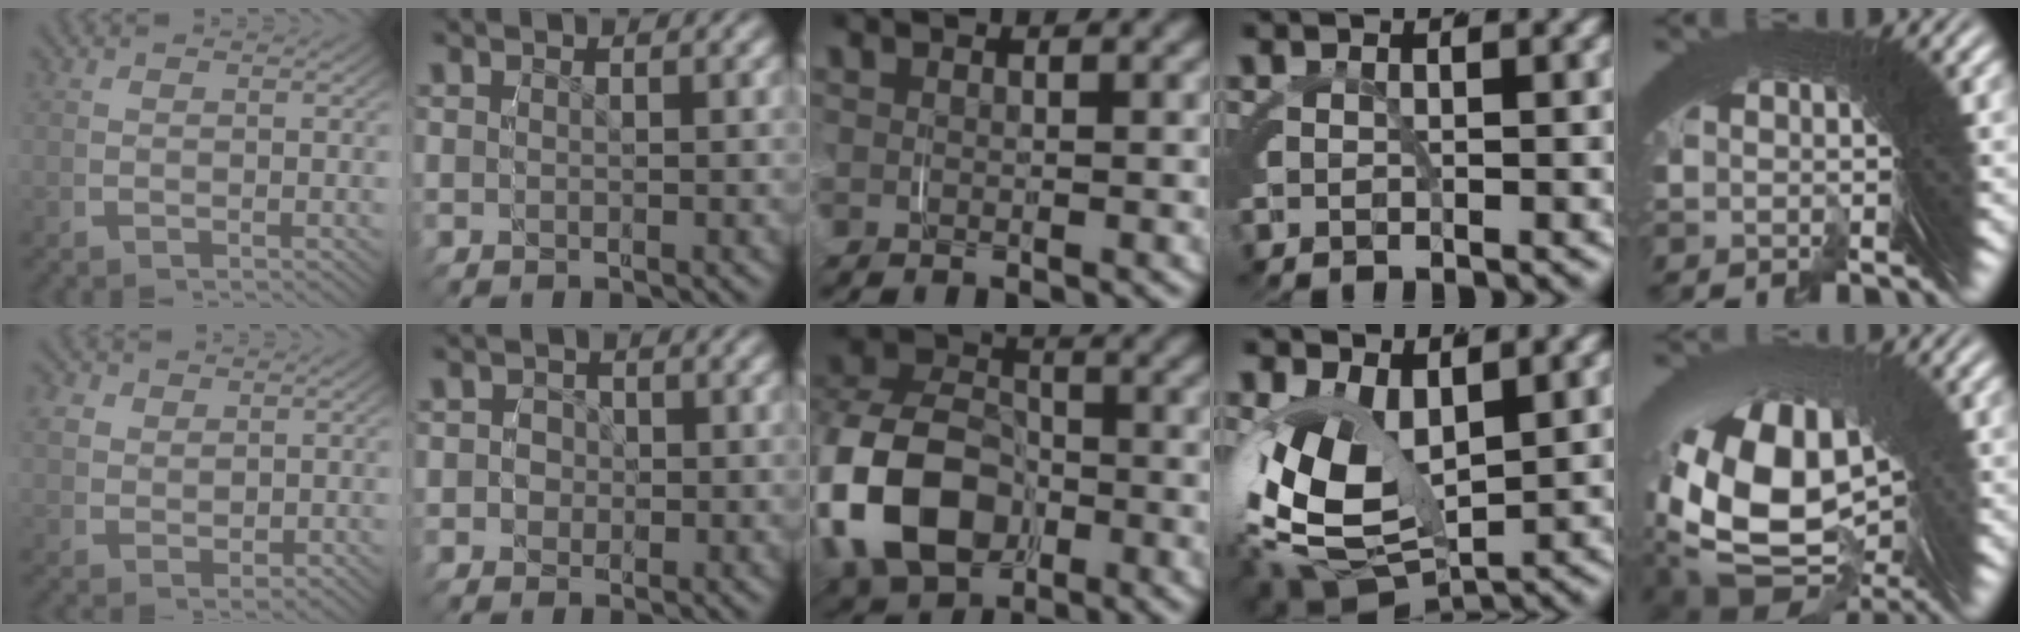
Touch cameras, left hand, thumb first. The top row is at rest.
{"thumb": {"total": 3.4, "force": [1.1, 2.7, 1.7], "torque": [-0.035, -0.013, 0.033]}, "index": {"total": 2.5, "force": [-0.5, 2.5, 0.4], "torque": [-0.013, -0.006, -0.010]}, "middle": {"total": 13.0, "force": [-2.6, 10.3, 7.5], "torque": [-0.181, -0.030, -0.043]}, "ring": {"total": 10.6, "force": [-2.1, 7.4, 7.3], "torque": [-0.171, -0.060, -0.005]}, "little": {"total": 11.6, "force": [-2.5, 8.0, 8.0], "torque": [-0.177, -0.059, -0.008]}}